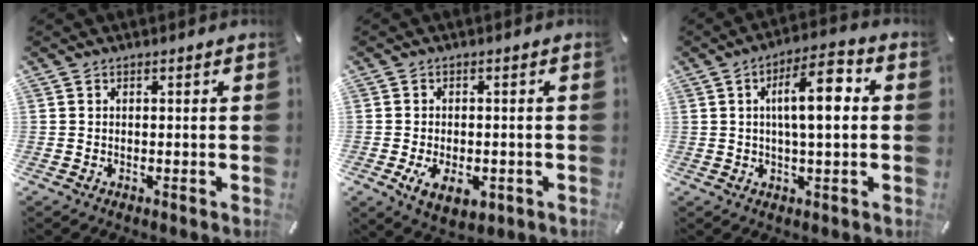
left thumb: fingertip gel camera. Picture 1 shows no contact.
{"total": 6.6, "force": [-2.1, 3.9, 4.9], "torque": [-0.094, 0.001, -0.037]}
{"total": 11.4, "force": [2.1, 3.4, 10.7], "torque": [-0.175, 0.009, 0.028]}